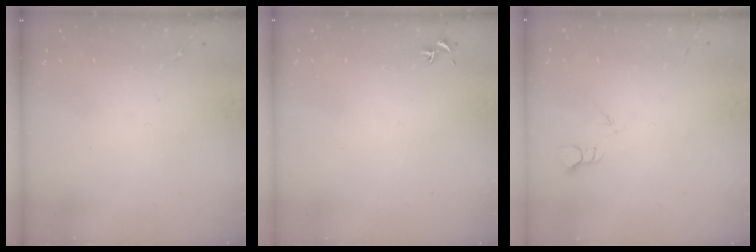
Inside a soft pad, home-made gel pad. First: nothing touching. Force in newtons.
{"total": 0.7, "press": 0.6, "slide": 0.5}
{"total": 2.4, "press": 2.4, "slide": 0.2}